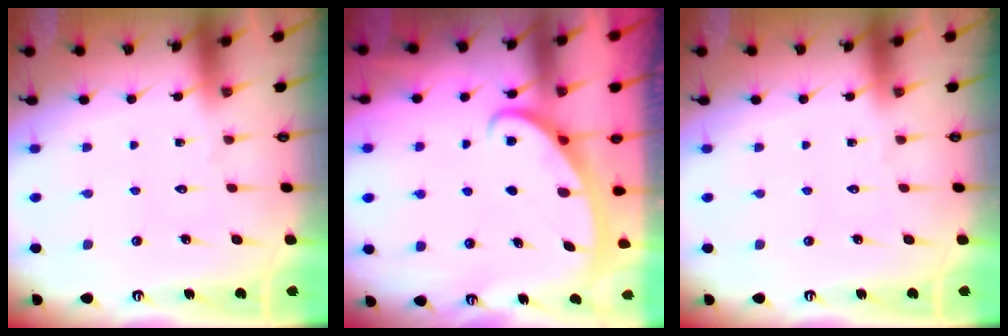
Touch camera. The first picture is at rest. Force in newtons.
{"total": 2.7, "press": 2.6, "slide": 0.4}
{"total": 0.0}